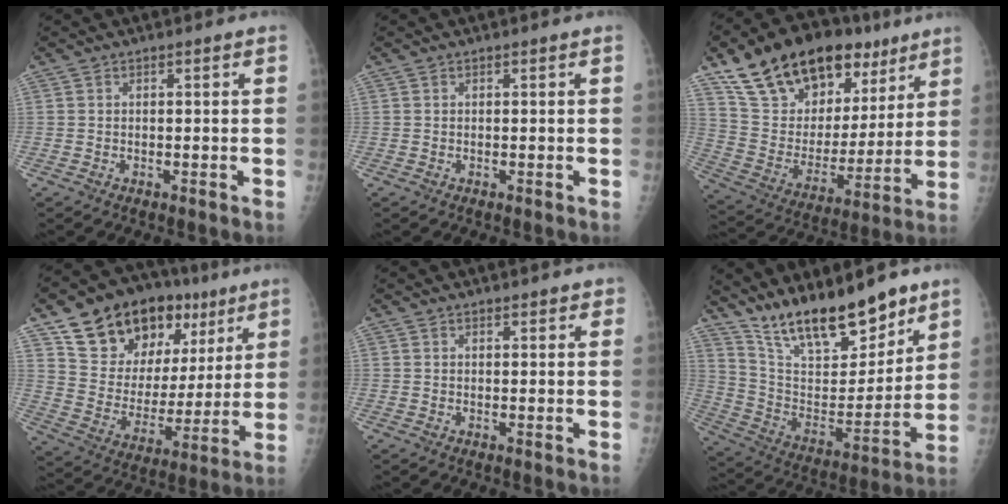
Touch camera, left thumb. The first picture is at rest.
{"total": 0.0}
{"total": 27.0, "force": [16.1, 14.7, 15.8], "torque": [-0.223, -0.022, 0.276]}
{"total": 23.5, "force": [13.1, 14.2, 13.3], "torque": [-0.165, -0.019, 0.224]}
{"total": 1.7, "force": [1.4, 0.7, 0.6], "torque": [0.006, -0.004, 0.015]}
{"total": 20.8, "force": [16.0, 6.9, 11.4], "torque": [-0.146, -0.089, 0.285]}